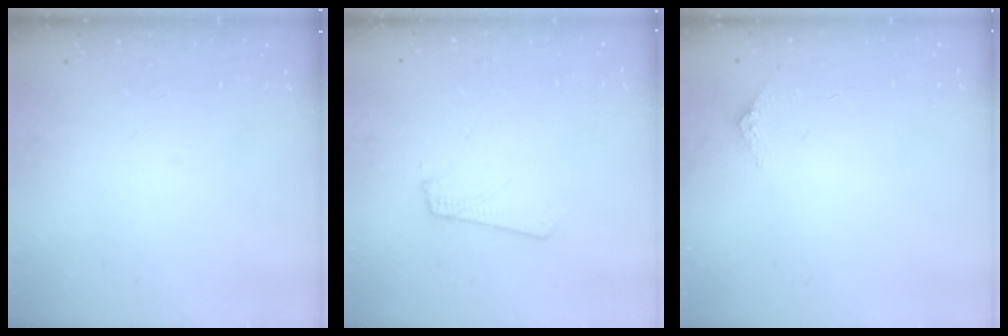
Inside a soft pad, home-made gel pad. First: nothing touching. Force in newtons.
{"total": 1.8, "press": 1.8, "slide": 0.1}
{"total": 3.2, "press": 3.2, "slide": 0.2}